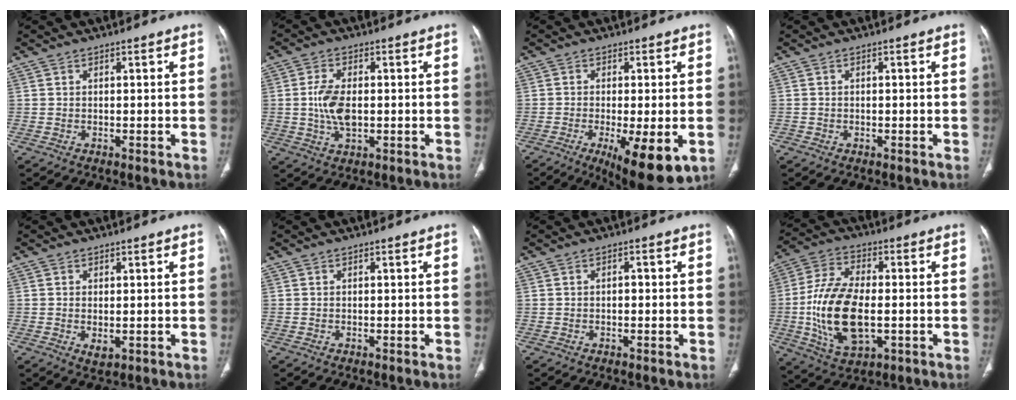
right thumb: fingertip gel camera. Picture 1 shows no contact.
{"total": 7.0, "force": [-0.1, 3.8, 5.8], "torque": [-0.120, 0.000, -0.002]}
{"total": 11.8, "force": [-4.4, 3.3, 10.5], "torque": [-0.150, -0.018, -0.058]}
{"total": 0.0}
{"total": 2.1, "force": [-0.3, 1.1, 1.8], "torque": [-0.030, -0.007, 0.002]}
{"total": 0.0}
{"total": 1.2, "force": [0.0, 0.6, 1.0], "torque": [-0.011, 0.004, -0.003]}
{"total": 17.0, "force": [-2.2, 8.7, 14.4], "torque": [-0.285, 0.004, -0.033]}